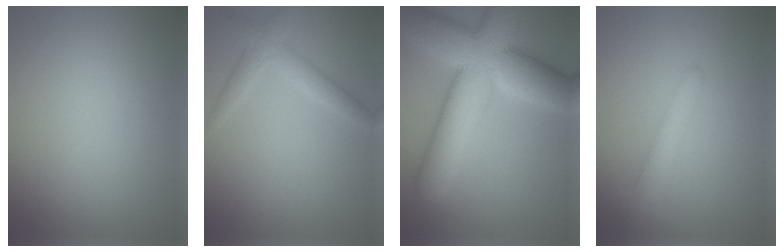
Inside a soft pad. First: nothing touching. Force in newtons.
{"total": 2.7, "press": 2.7, "slide": 0.1}
{"total": 13.1, "press": 13.1, "slide": 0.6}
{"total": 2.4, "press": 2.4, "slide": 0.1}